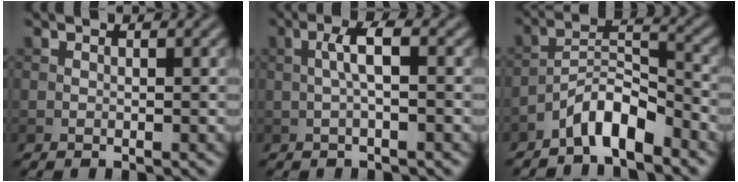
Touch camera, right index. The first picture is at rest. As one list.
[{"total": 2.5, "force": [0.0, 0.4, 2.5], "torque": [-0.048, 0.009, -0.004]}, {"total": 5.3, "force": [-4.0, 1.6, 3.1], "torque": [-0.049, 0.011, -0.079]}]